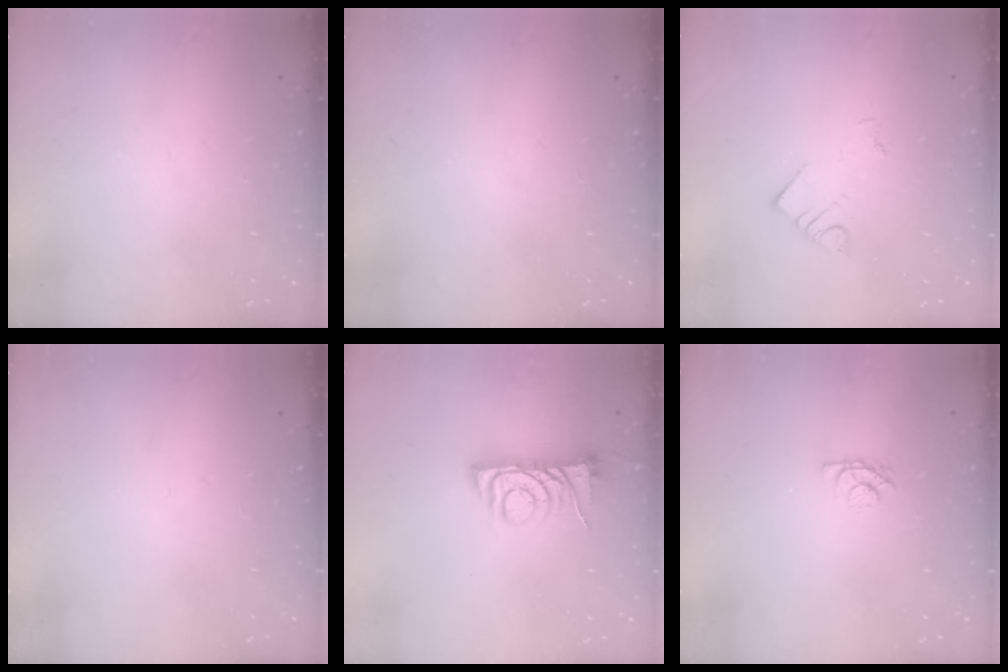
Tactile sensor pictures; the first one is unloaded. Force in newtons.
{"total": 0.0}
{"total": 4.1, "press": 4.1, "slide": 0.2}
{"total": 0.0}
{"total": 7.6, "press": 7.5, "slide": 1.0}
{"total": 4.2, "press": 4.2, "slide": 0.5}